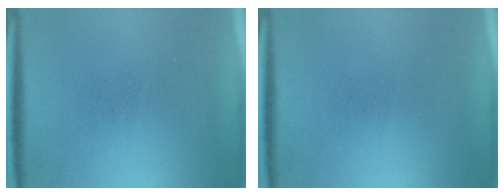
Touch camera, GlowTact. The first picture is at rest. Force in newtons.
{"total": 0.0}